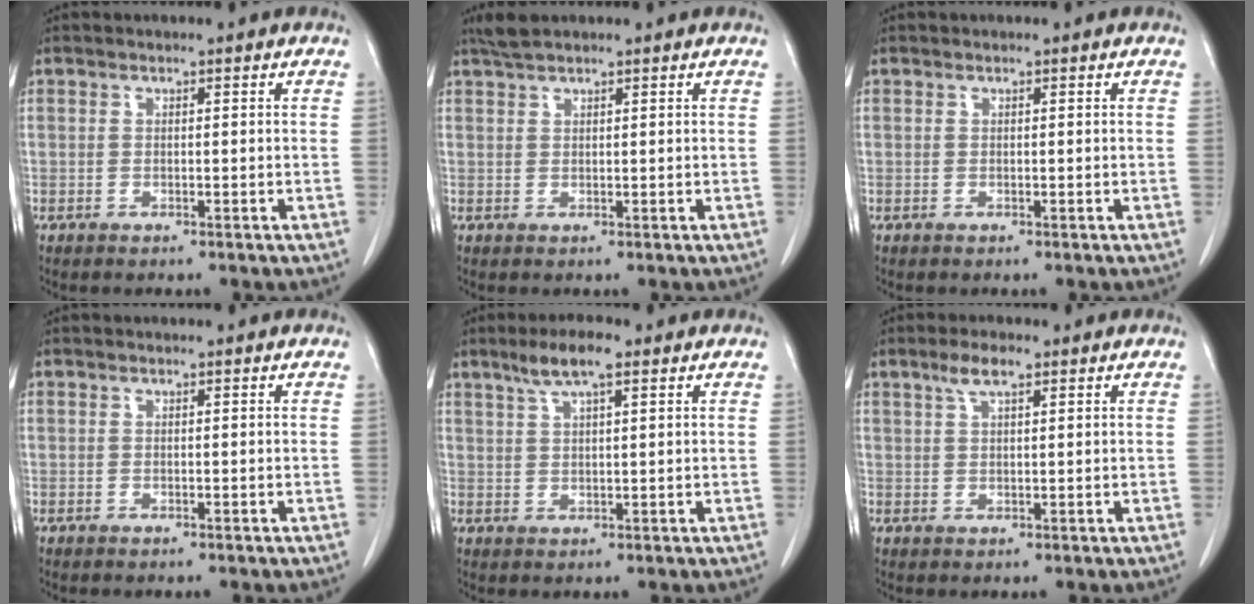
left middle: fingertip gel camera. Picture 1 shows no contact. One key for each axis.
{"total": 2.3, "fx": 2.1, "fy": 0.2, "fz": 1.0, "tx": -0.025, "ty": 0.012, "tz": 0.043}
{"total": 0.0}
{"total": 0.0}
{"total": 5.3, "fx": 3.5, "fy": 0.7, "fz": 4.0, "tx": -0.080, "ty": 0.009, "tz": 0.063}
{"total": 3.3, "fx": 2.1, "fy": 0.8, "fz": 2.4, "tx": -0.053, "ty": 0.007, "tz": 0.042}